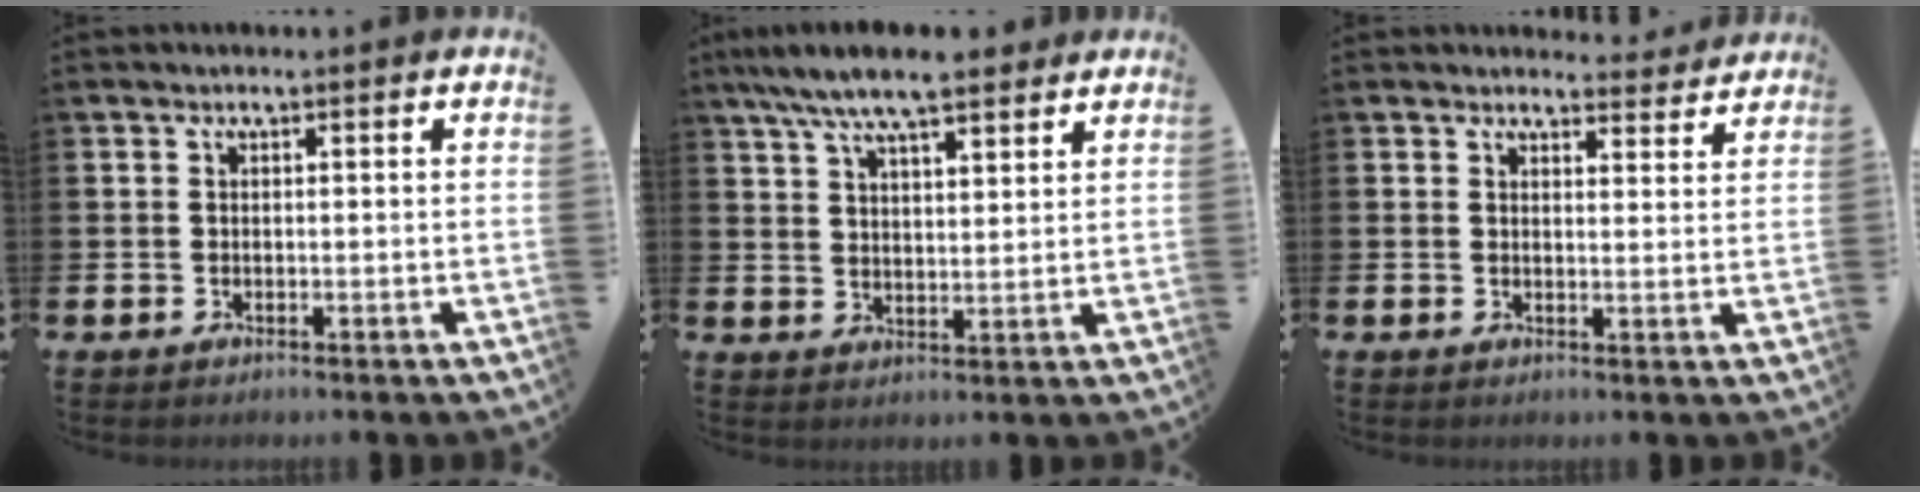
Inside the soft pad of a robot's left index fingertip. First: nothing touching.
{"total": 7.9, "force": [7.2, 1.4, 3.1], "torque": [-0.076, -0.021, 0.131]}
{"total": 3.2, "force": [3.1, 0.6, 0.0], "torque": [0.010, -0.022, 0.053]}